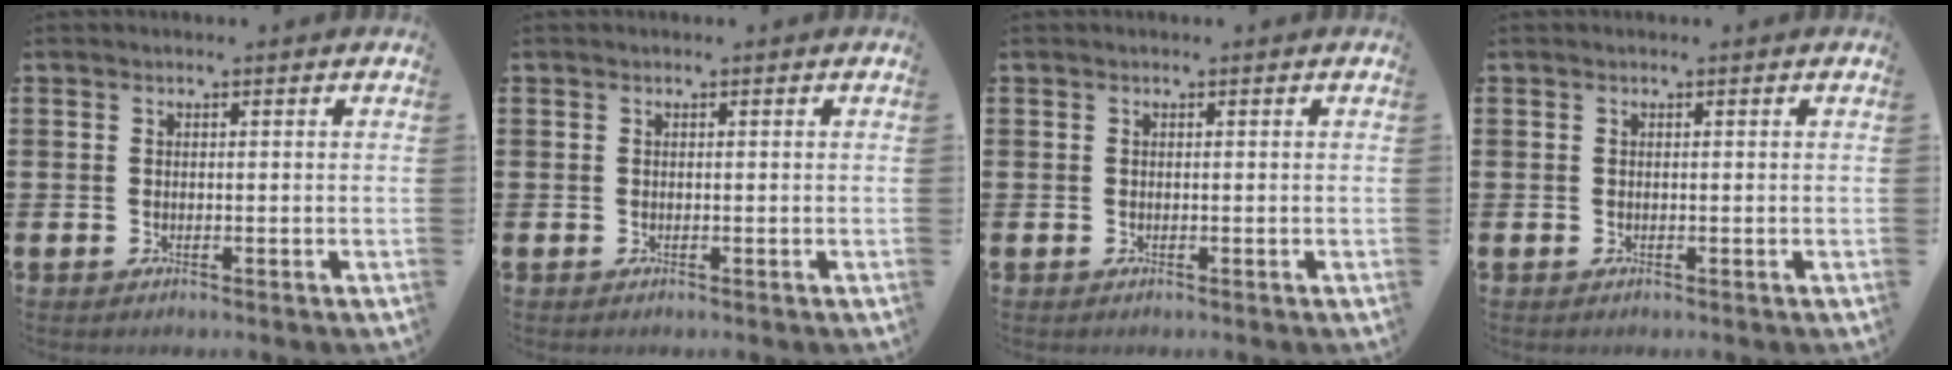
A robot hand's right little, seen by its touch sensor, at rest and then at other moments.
{"total": 0.0}
{"total": 0.0}
{"total": 0.0}